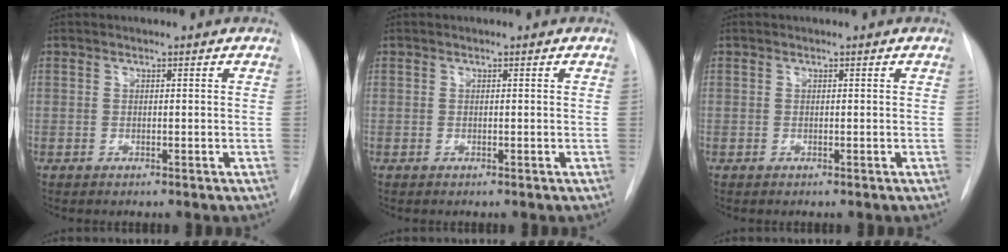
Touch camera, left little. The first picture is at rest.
{"total": 0.0}
{"total": 0.0}